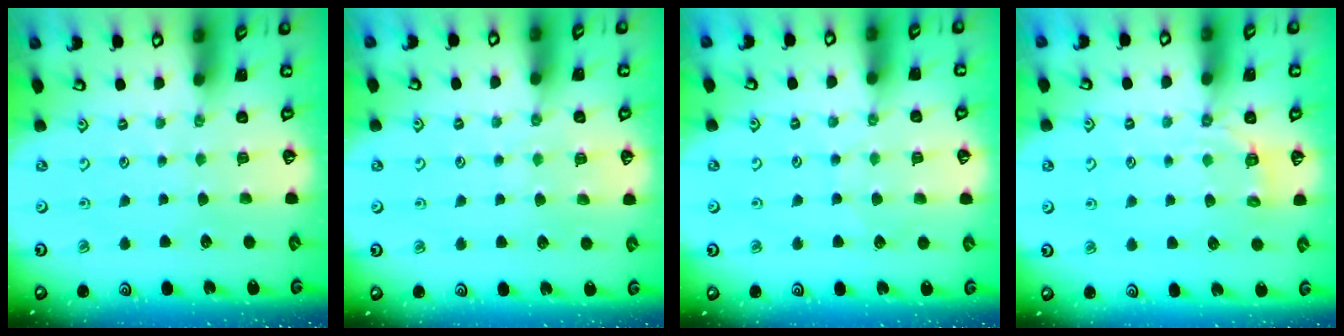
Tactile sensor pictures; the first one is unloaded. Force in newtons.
{"total": 3.8, "press": 3.8, "slide": 0.5}
{"total": 5.1, "press": 5.1, "slide": 0.5}
{"total": 3.7, "press": 3.0, "slide": 2.1}